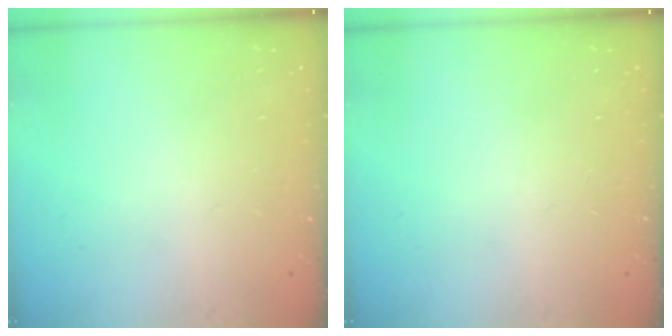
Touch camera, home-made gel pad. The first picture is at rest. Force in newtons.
{"total": 0.0}